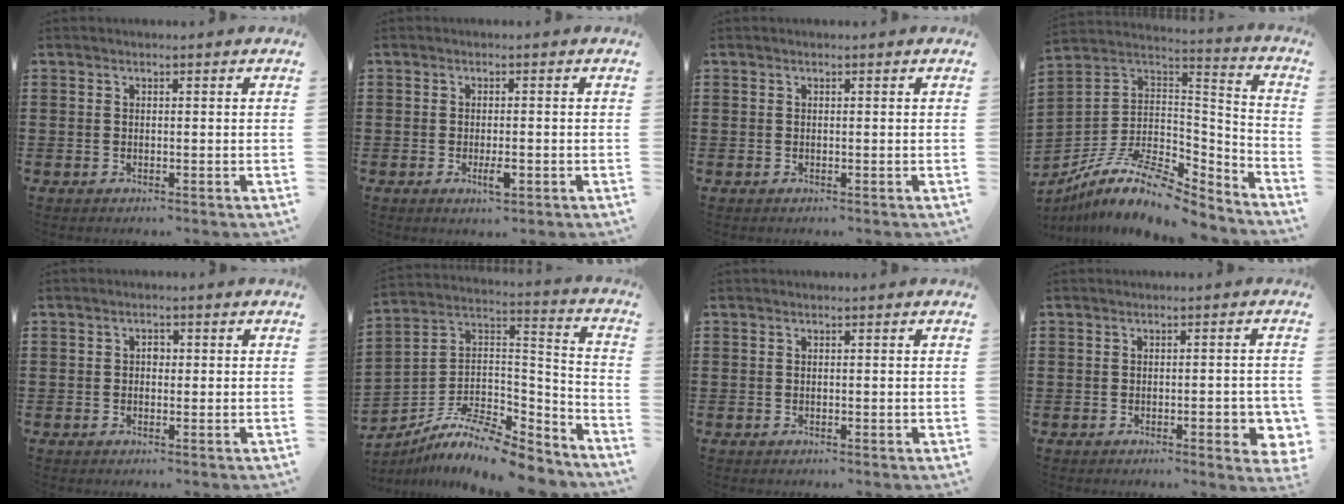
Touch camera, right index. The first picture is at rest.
{"total": 2.8, "force": [-1.0, 0.8, 2.5], "torque": [-0.050, -0.002, -0.019]}
{"total": 0.0}
{"total": 11.9, "force": [-8.6, 4.4, 6.9], "torque": [-0.137, 0.016, -0.161]}
{"total": 1.2, "force": [-0.1, 0.8, 1.0], "torque": [-0.019, 0.003, -0.002]}
{"total": 10.6, "force": [-8.7, 2.9, 5.3], "torque": [-0.104, 0.013, -0.171]}
{"total": 0.0}
{"total": 3.9, "force": [-1.2, 1.0, 3.6], "torque": [-0.049, -0.003, -0.019]}